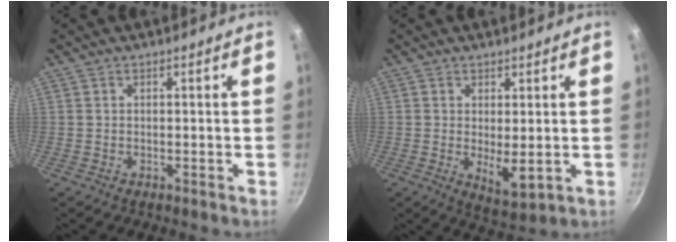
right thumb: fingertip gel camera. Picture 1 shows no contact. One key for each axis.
{"total": 5.7, "fx": 0.2, "fy": 2.3, "fz": 5.2, "tx": -0.075, "ty": -0.023, "tz": 0.011}